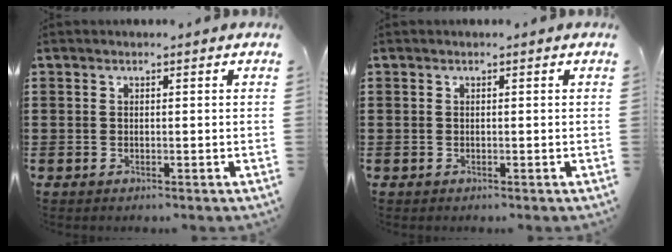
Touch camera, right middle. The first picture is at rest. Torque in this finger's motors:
{"motor_torque": [0.37, -0.02, -0.04, 0.02]}